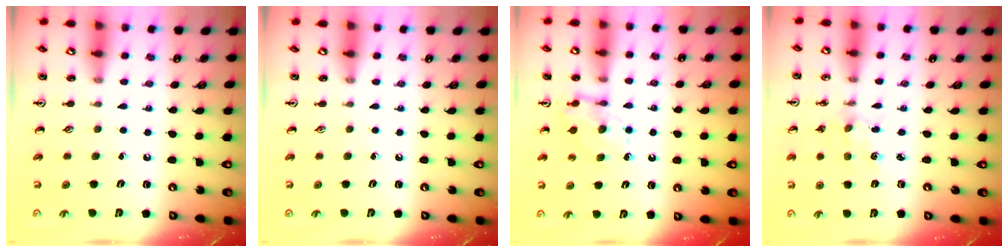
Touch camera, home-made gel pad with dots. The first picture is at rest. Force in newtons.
{"total": 0.0}
{"total": 6.4, "press": 6.4, "slide": 0.3}
{"total": 2.8, "press": 2.8, "slide": 0.4}